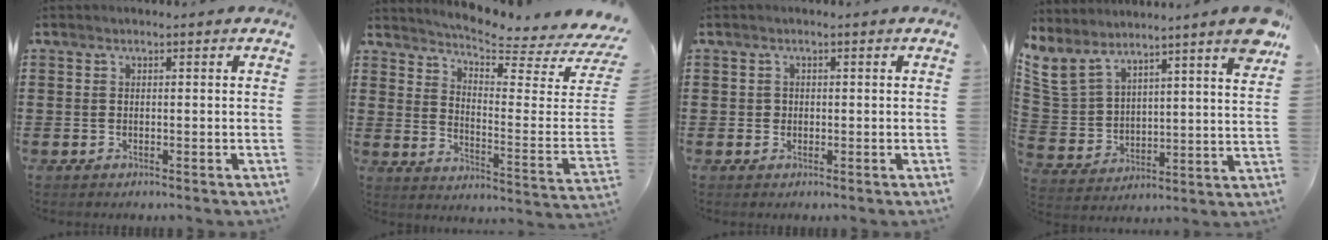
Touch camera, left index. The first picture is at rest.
{"total": 5.1, "force": [4.7, -0.9, 1.8], "torque": [-0.056, -0.064, 0.076]}
{"total": 0.8, "force": [0.1, 0.8, 0.1], "torque": [-0.005, 0.006, 0.003]}
{"total": 9.2, "force": [8.0, 2.2, 3.9], "torque": [-0.105, -0.040, 0.146]}